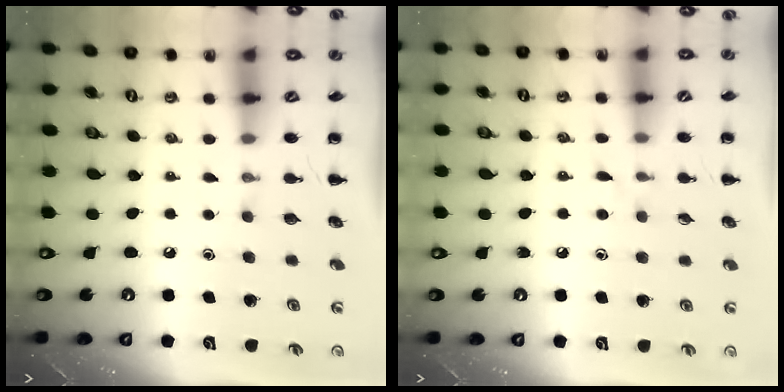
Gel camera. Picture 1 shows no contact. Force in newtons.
{"total": 4.9, "press": 4.5, "slide": 1.9}